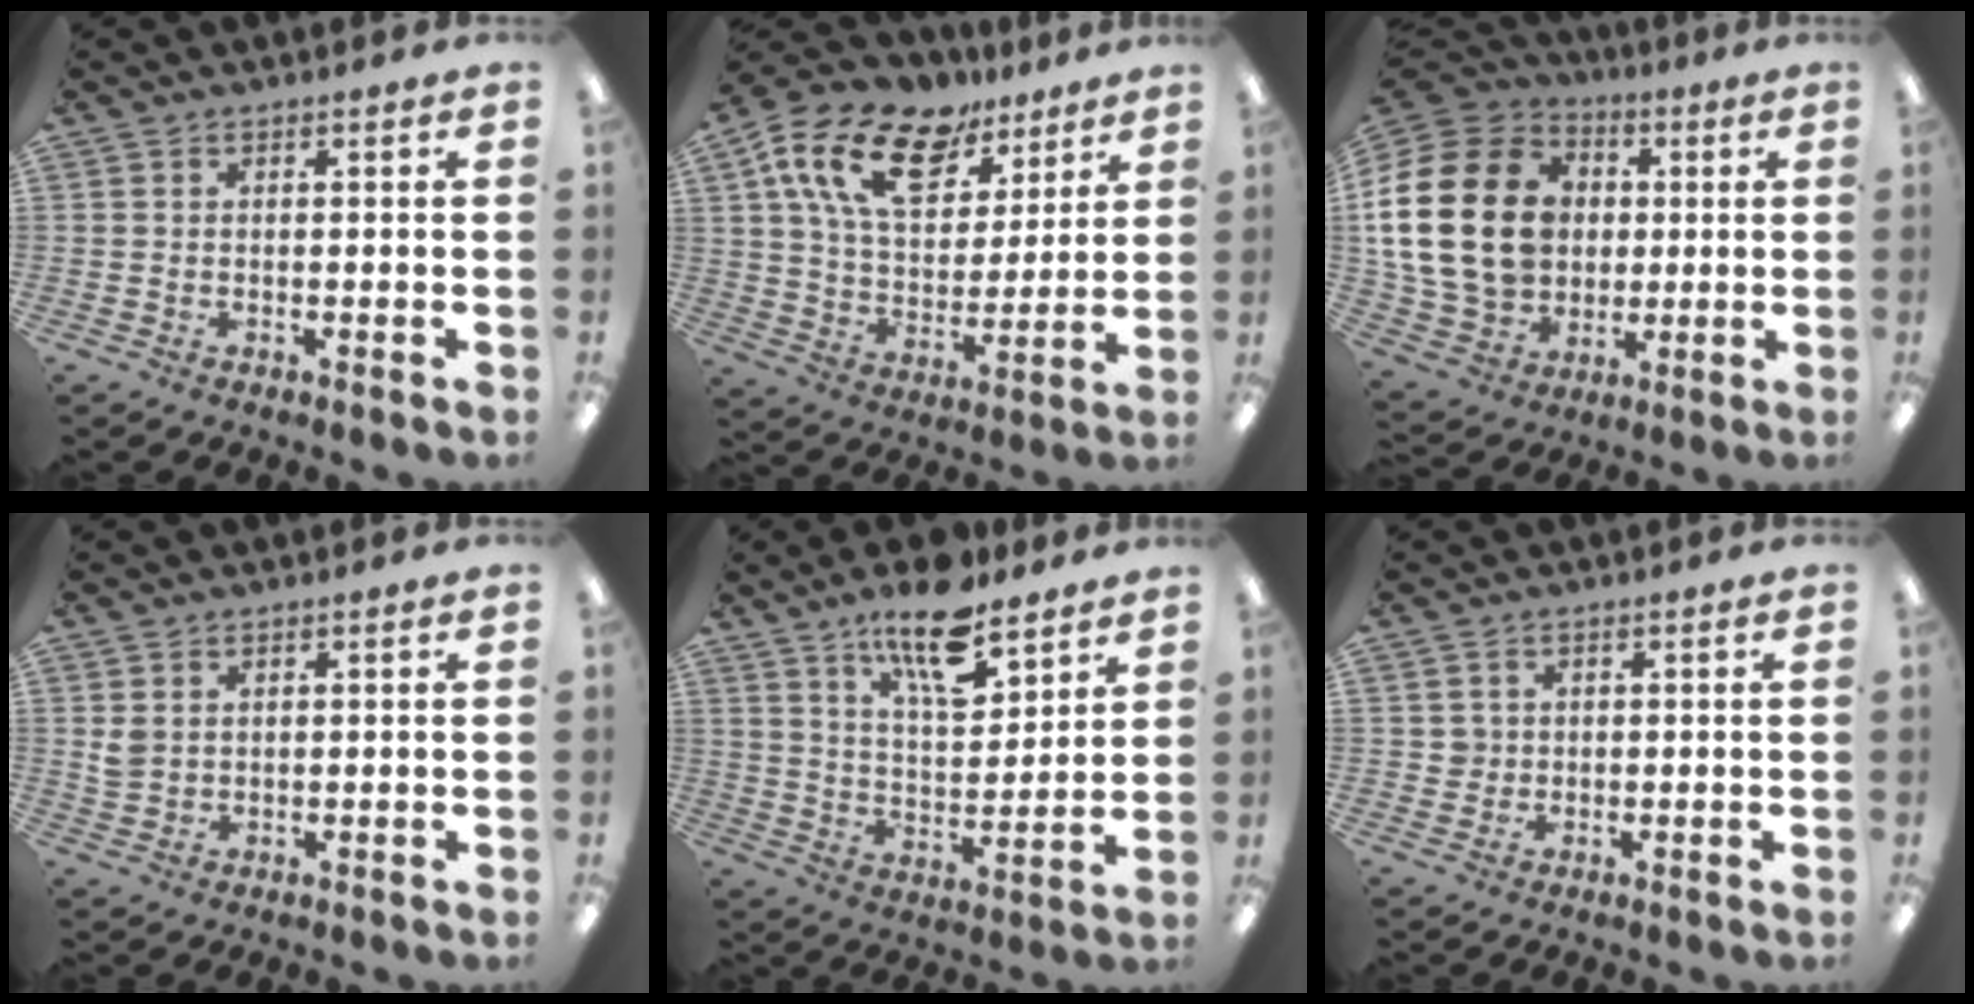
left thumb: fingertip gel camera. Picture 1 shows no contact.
{"total": 19.7, "force": [11.3, 11.1, 11.6], "torque": [-0.214, -0.039, 0.207]}
{"total": 25.2, "force": [3.0, 19.3, 15.8], "torque": [-0.330, 0.018, 0.068]}
{"total": 3.1, "force": [1.2, 2.5, 1.5], "torque": [-0.033, 0.003, 0.023]}
{"total": 14.9, "force": [10.7, 5.4, 8.8], "torque": [-0.140, -0.056, 0.181]}
{"total": 2.4, "force": [0.5, 2.3, 0.4], "torque": [-0.005, 0.002, 0.006]}